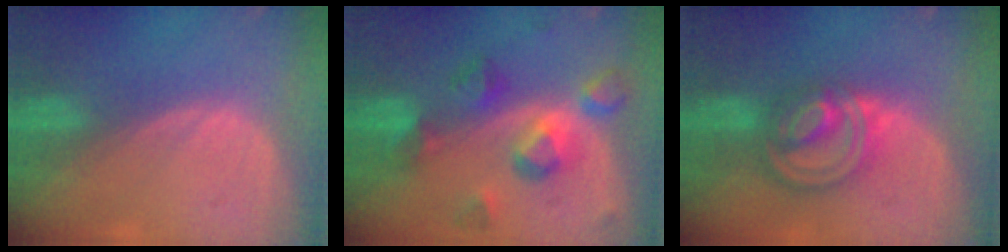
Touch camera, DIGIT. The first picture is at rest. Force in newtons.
{"total": 8.2, "press": 8.2, "slide": 0.3}
{"total": 8.0, "press": 6.9, "slide": 4.1}